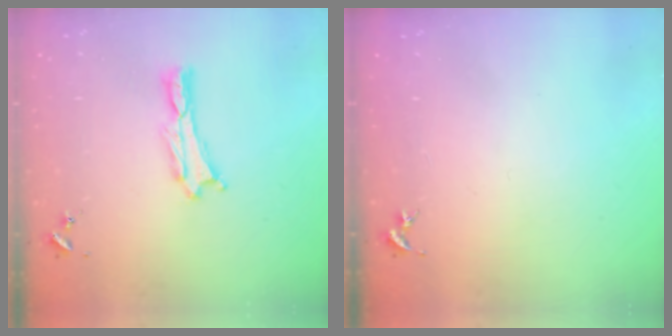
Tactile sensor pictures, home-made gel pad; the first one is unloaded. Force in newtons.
{"total": 0.0}